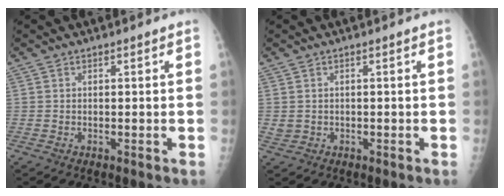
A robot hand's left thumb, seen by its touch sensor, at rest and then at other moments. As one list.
[{"total": 1.3, "force": [0.0, 1.2, 0.4], "torque": [-0.011, 0.002, 0.007]}]